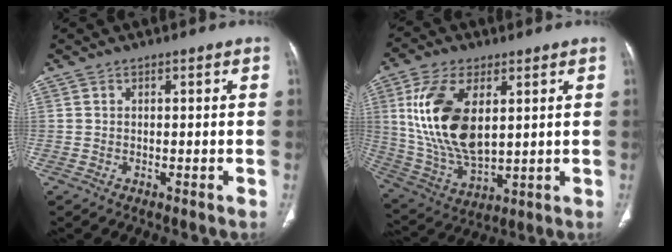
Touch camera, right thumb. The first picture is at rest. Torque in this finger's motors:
{"motor_torque": [-1.27, 2.12, 1.72, 0.52, 0.46]}